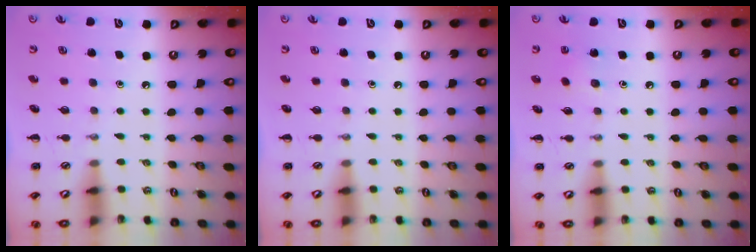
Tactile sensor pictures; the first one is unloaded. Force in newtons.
{"total": 0.0}
{"total": 5.9, "press": 5.7, "slide": 1.2}